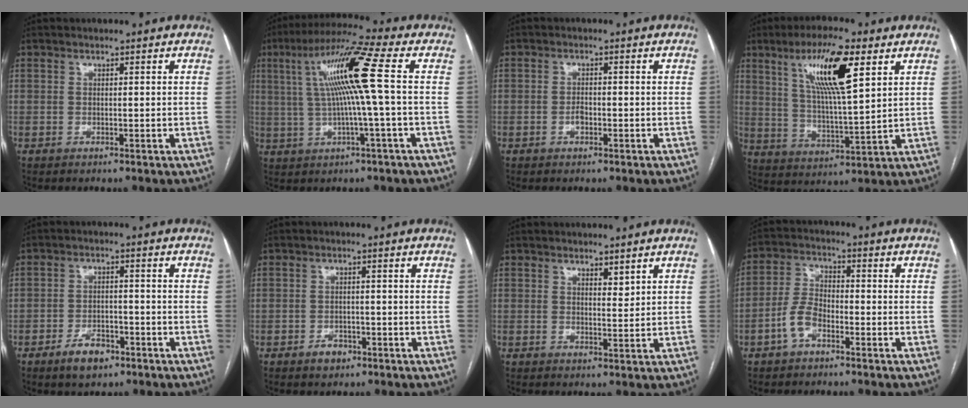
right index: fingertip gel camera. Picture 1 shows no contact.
{"total": 12.2, "force": [1.7, -1.1, 12.0], "torque": [-0.221, 0.022, 0.030]}
{"total": 1.6, "force": [-0.7, 0.8, 1.2], "torque": [-0.019, 0.004, -0.012]}
{"total": 13.2, "force": [6.2, 1.8, 11.5], "torque": [-0.212, 0.006, 0.112]}
{"total": 5.4, "force": [-3.4, 2.7, 3.2], "torque": [-0.056, 0.003, -0.053]}
{"total": 2.7, "force": [-1.7, 1.8, 1.2], "torque": [-0.016, 0.005, -0.021]}
{"total": 1.8, "force": [1.3, 0.5, 1.0], "torque": [-0.019, -0.007, 0.025]}
{"total": 5.8, "force": [-2.9, 3.1, 4.0], "torque": [-0.093, 0.015, -0.059]}